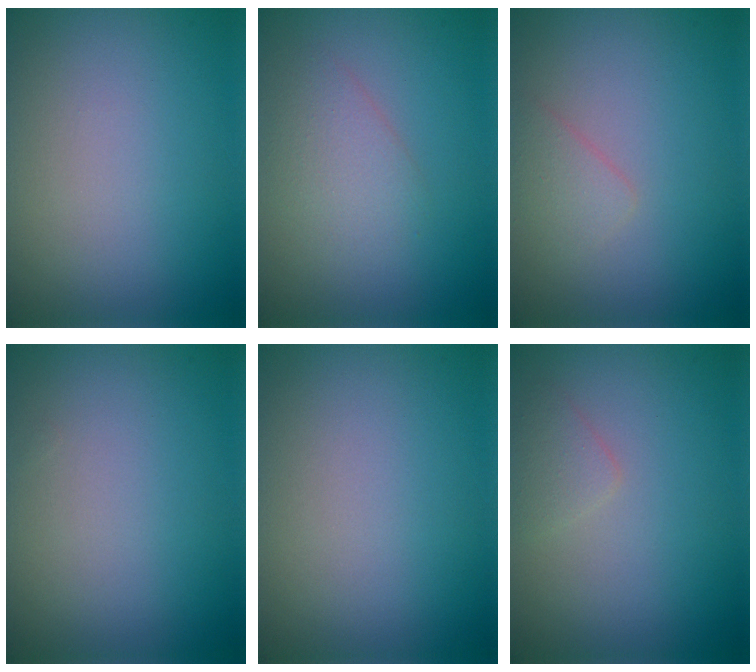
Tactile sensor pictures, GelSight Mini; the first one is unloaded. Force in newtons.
{"total": 2.2, "press": 2.2, "slide": 0.0}
{"total": 1.3, "press": 1.3, "slide": 0.1}
{"total": 0.0}
{"total": 0.0}
{"total": 1.2, "press": 1.2, "slide": 0.0}